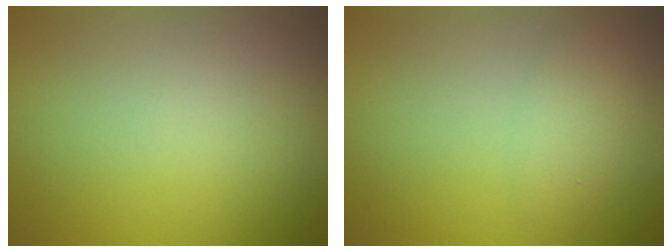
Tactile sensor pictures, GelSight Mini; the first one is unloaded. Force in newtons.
{"total": 2.2, "press": 2.2, "slide": 0.1}